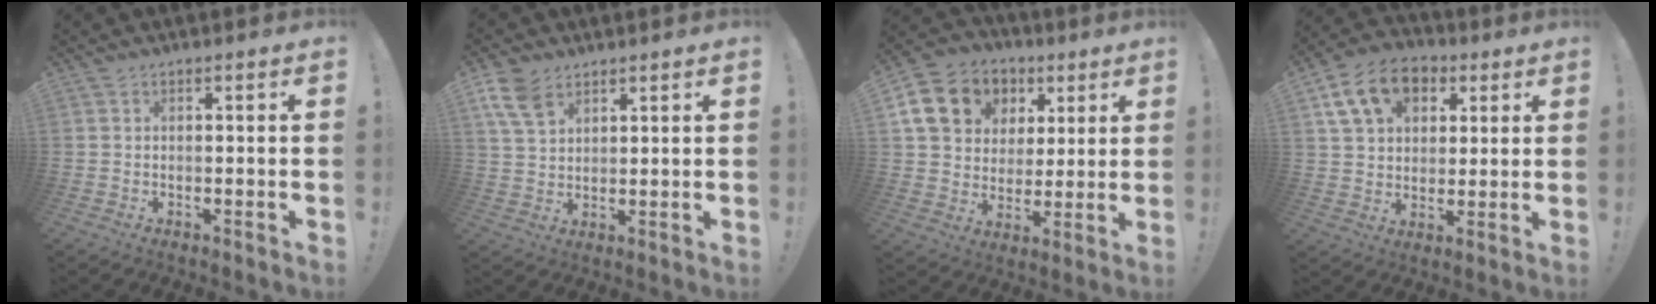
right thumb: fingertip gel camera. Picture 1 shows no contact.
{"total": 8.3, "force": [5.1, 5.0, 4.3], "torque": [-0.091, -0.016, 0.102]}
{"total": 15.8, "force": [6.1, 12.9, 6.9], "torque": [-0.096, -0.020, 0.133]}
{"total": 14.7, "force": [6.4, 10.6, 7.9], "torque": [-0.125, -0.018, 0.125]}